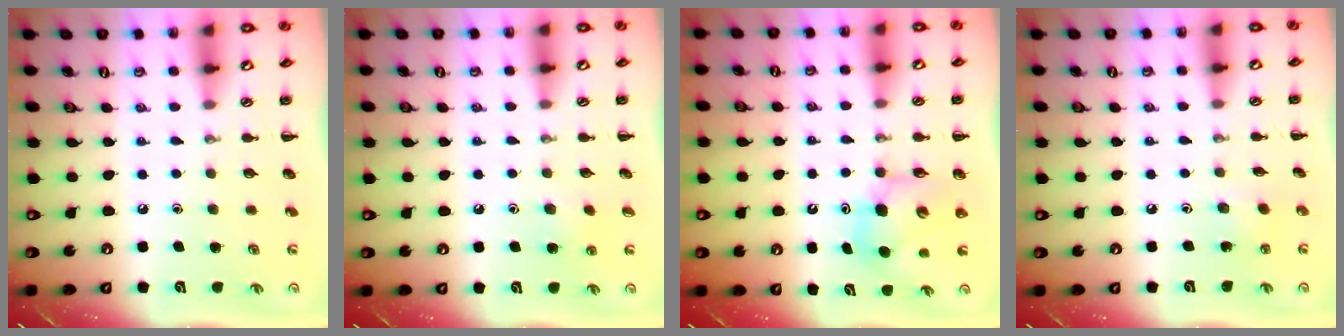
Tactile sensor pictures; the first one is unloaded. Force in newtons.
{"total": 5.7, "press": 5.5, "slide": 1.8}
{"total": 8.5, "press": 8.4, "slide": 1.8}
{"total": 2.4, "press": 2.3, "slide": 0.7}